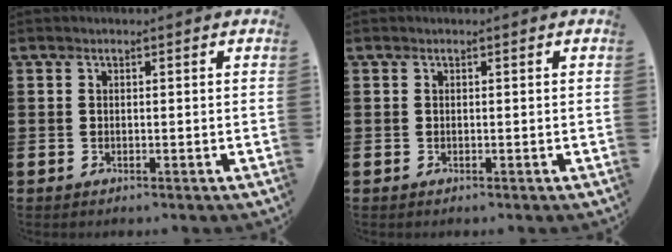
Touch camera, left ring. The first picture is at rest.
{"total": 0.0}